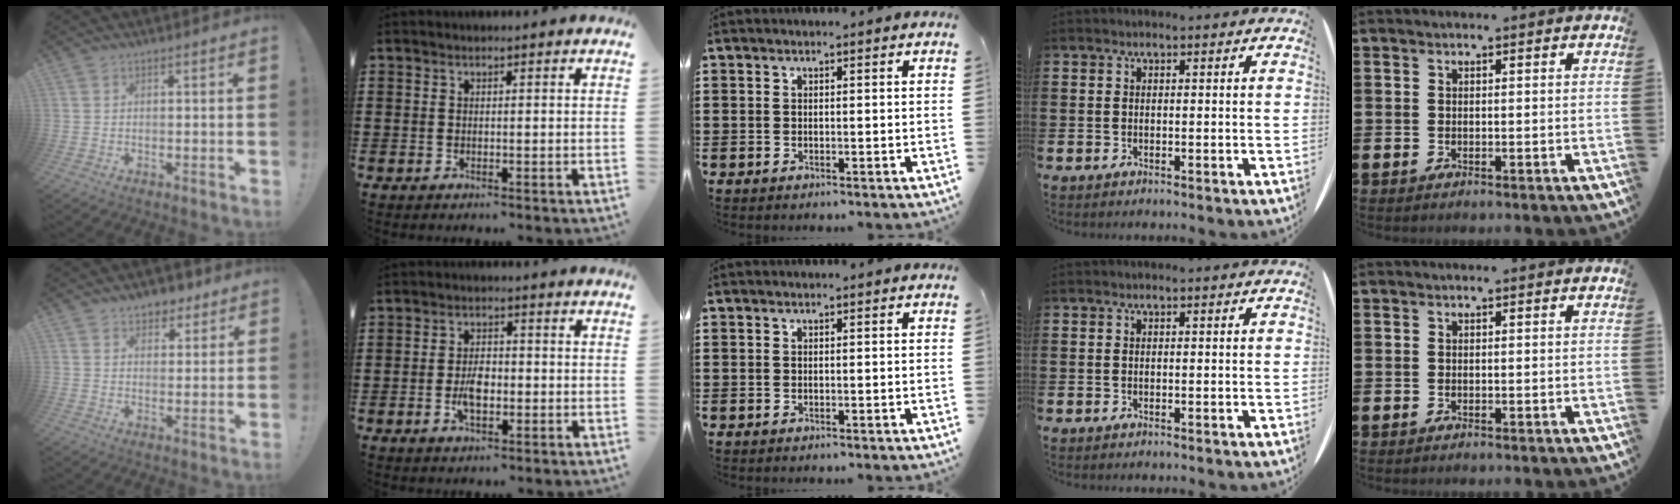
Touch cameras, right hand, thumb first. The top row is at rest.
{"thumb": {"total": 6.0, "force": [4.2, 3.9, 1.5], "torque": [0.000, -0.028, 0.075]}, "index": {"total": 4.3, "force": [-0.9, 2.3, 3.5], "torque": [-0.078, 0.002, -0.020]}}